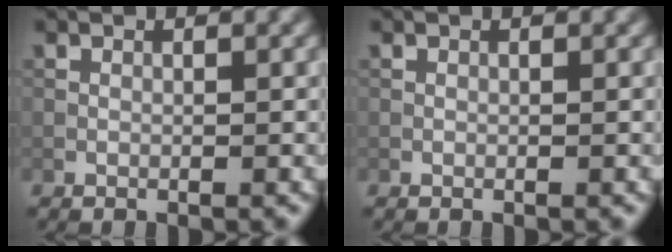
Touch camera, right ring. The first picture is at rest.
{"total": 0.0}